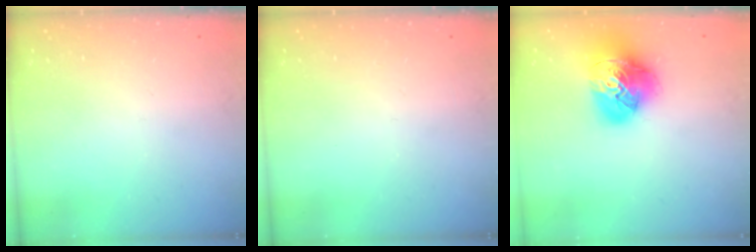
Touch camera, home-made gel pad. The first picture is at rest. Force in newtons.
{"total": 0.0}
{"total": 17.3, "press": 17.2, "slide": 2.0}